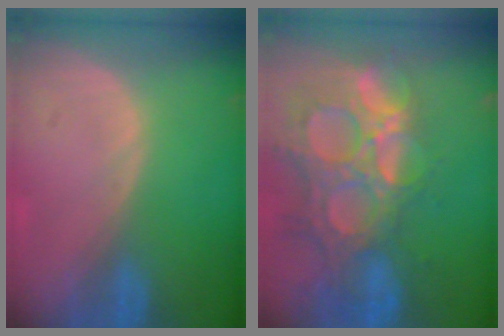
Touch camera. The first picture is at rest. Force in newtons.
{"total": 14.9, "press": 12.3, "slide": 8.4}